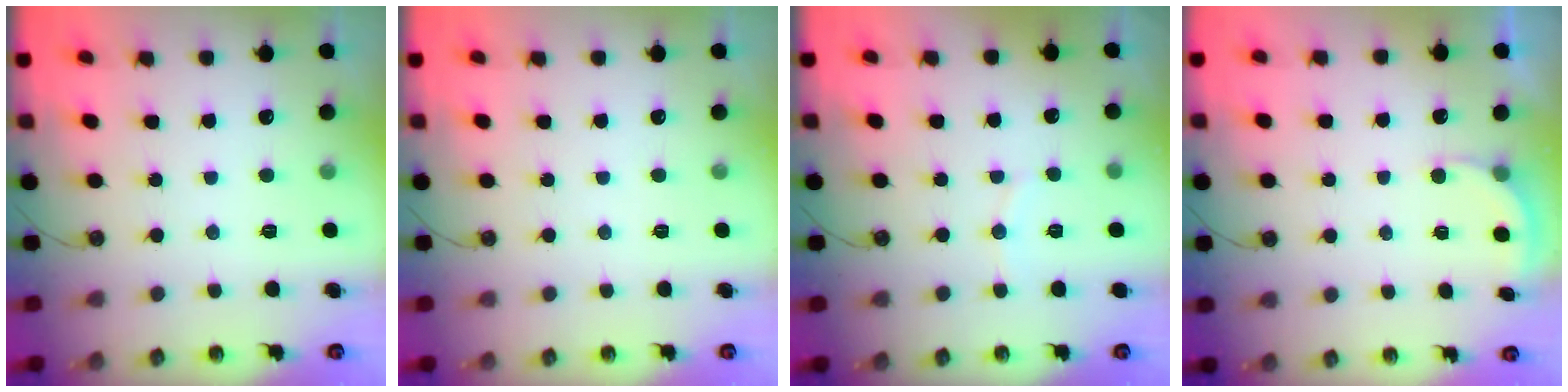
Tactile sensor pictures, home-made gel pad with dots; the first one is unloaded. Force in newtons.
{"total": 0.0}
{"total": 4.4, "press": 4.3, "slide": 0.9}
{"total": 2.6, "press": 2.3, "slide": 1.1}